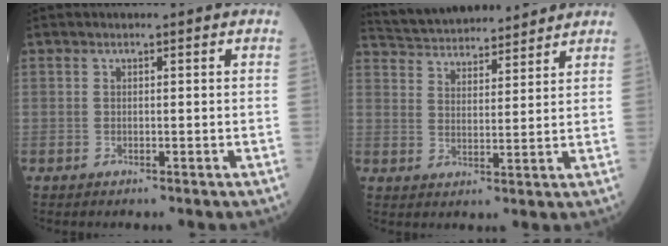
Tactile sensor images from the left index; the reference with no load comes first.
{"total": 15.2, "force": [14.4, 2.7, 4.3], "torque": [-0.075, 0.030, 0.226]}